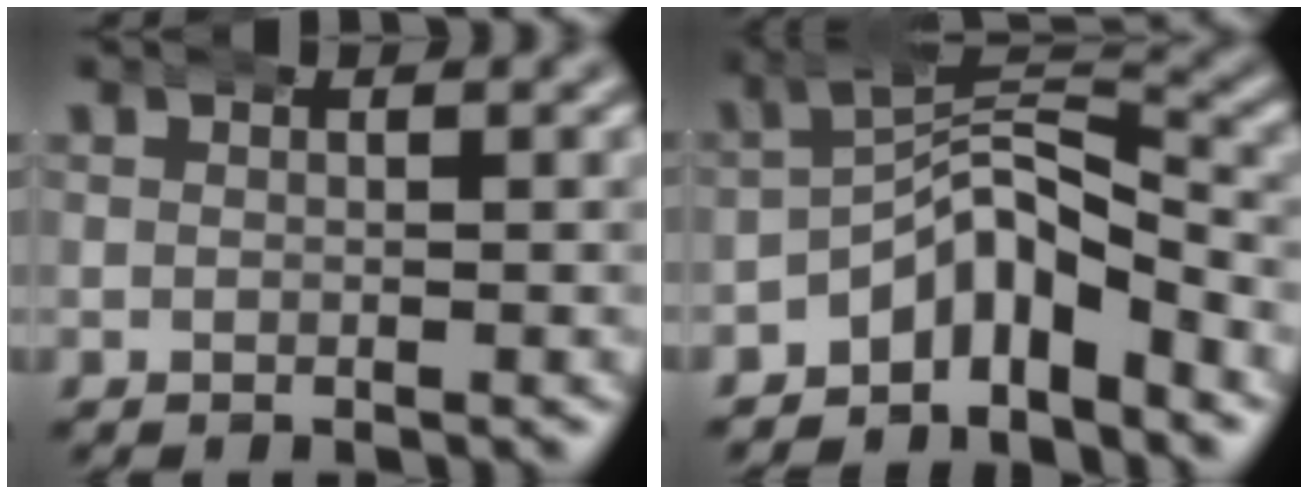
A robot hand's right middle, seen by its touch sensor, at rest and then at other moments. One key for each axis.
{"total": 8.3, "fx": -2.6, "fy": 5.3, "fz": 5.8, "tx": -0.077, "ty": -0.010, "tz": -0.050}